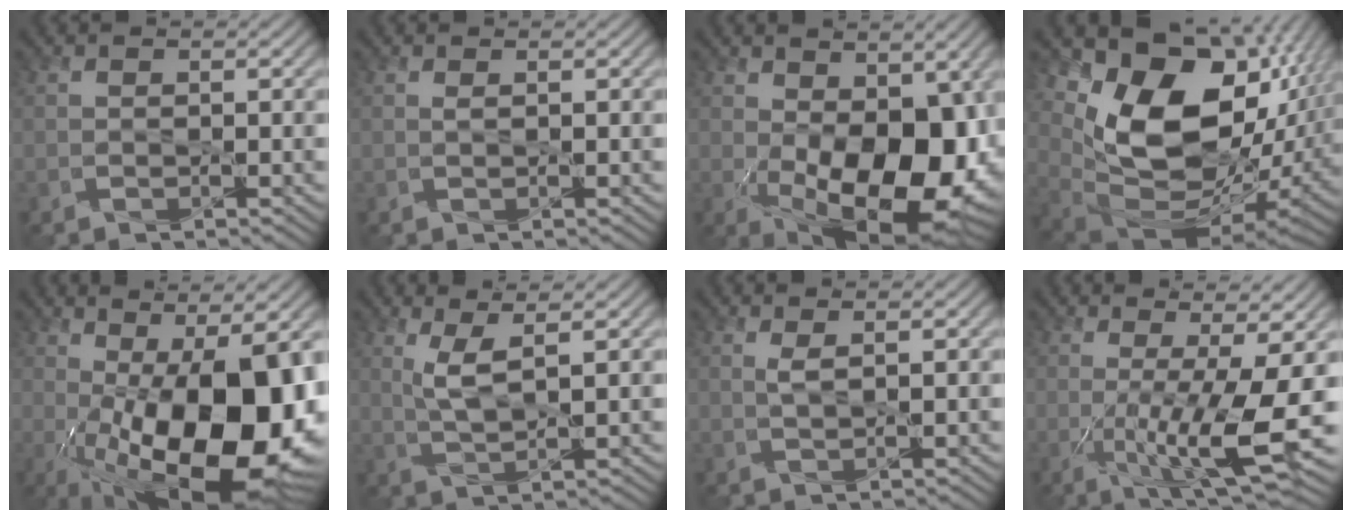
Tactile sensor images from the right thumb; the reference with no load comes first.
{"total": 0.5, "force": [0.3, 0.1, 0.4], "torque": [-0.009, 0.001, 0.005]}
{"total": 17.7, "force": [-1.8, 9.6, 14.7], "torque": [-0.215, -0.042, -0.001]}
{"total": 19.1, "force": [4.0, 13.1, 13.3], "torque": [-0.253, -0.030, 0.111]}
{"total": 20.7, "force": [-4.1, 8.1, 18.6], "torque": [-0.273, -0.009, -0.055]}
{"total": 3.8, "force": [1.7, 0.7, 3.4], "torque": [-0.080, -0.003, 0.039]}
{"total": 1.5, "force": [0.7, 0.3, 1.3], "torque": [-0.034, 0.001, 0.015]}
{"total": 11.0, "force": [-1.4, 2.3, 10.6], "torque": [-0.186, -0.004, -0.015]}